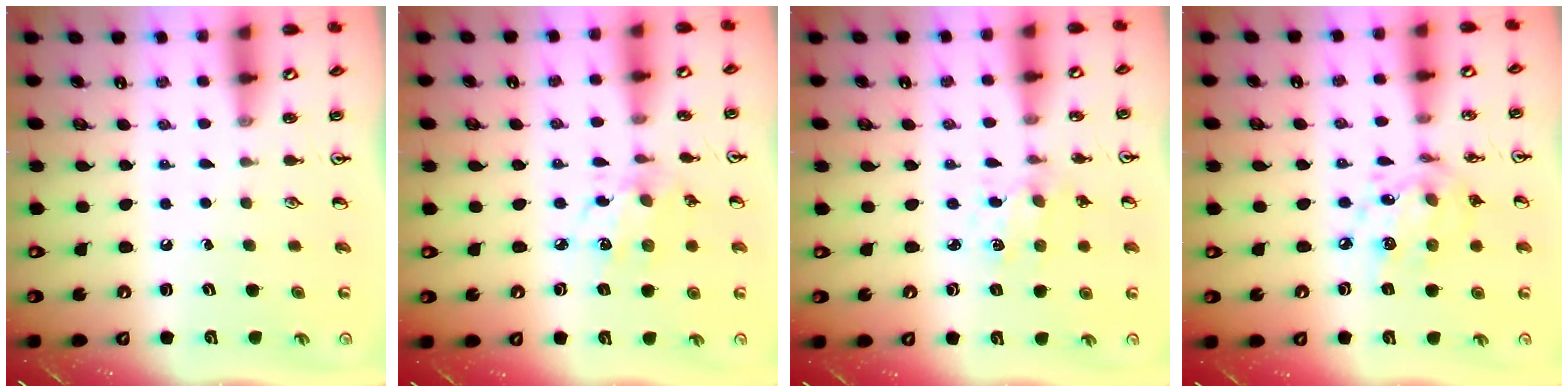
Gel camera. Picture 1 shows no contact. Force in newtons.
{"total": 7.8, "press": 7.8, "slide": 0.5}
{"total": 1.3, "press": 1.3, "slide": 0.1}
{"total": 11.7, "press": 11.7, "slide": 0.8}